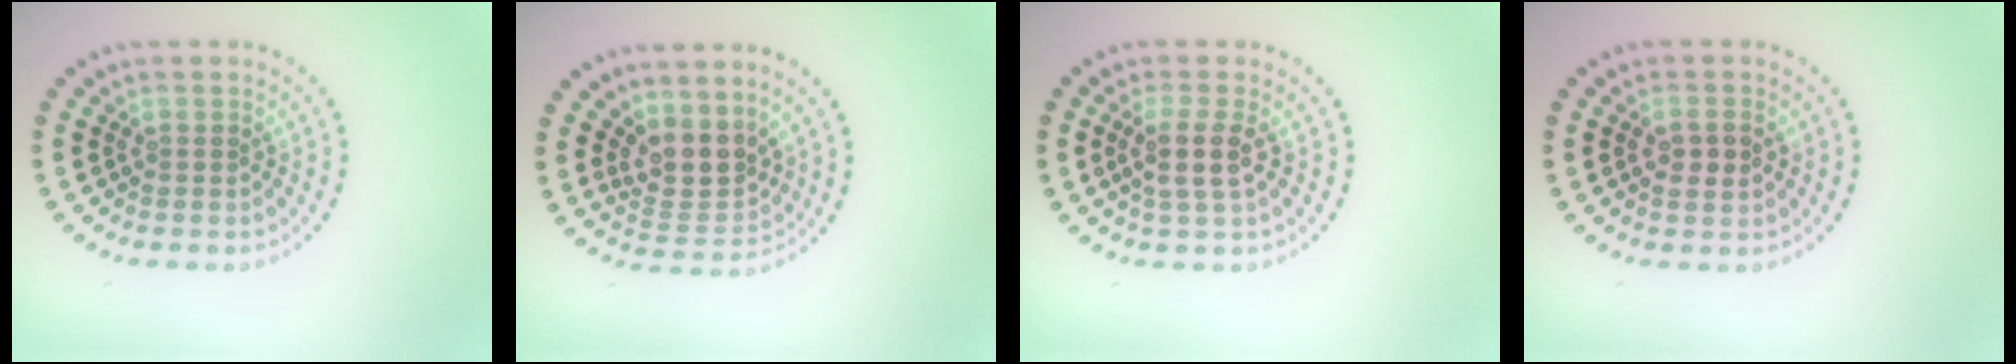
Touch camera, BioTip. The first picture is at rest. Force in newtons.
{"total": 3.5, "press": 2.7, "slide": 2.2}
{"total": 2.7, "press": 2.3, "slide": 1.5}
{"total": 2.1, "press": 2.1, "slide": 0.3}